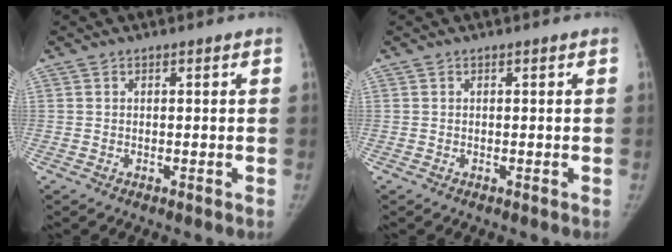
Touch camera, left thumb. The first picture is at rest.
{"total": 0.0}